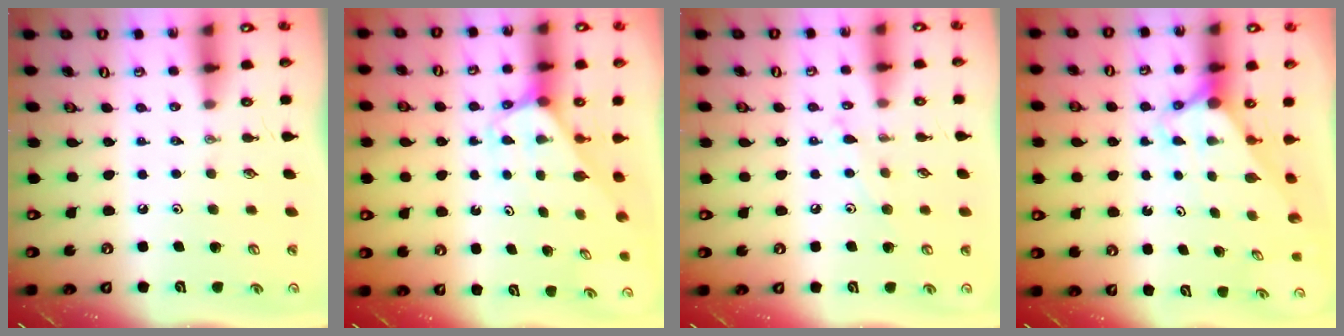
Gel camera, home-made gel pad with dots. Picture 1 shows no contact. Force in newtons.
{"total": 2.5, "press": 2.5, "slide": 0.1}
{"total": 6.6, "press": 6.6, "slide": 0.2}
{"total": 2.6, "press": 2.6, "slide": 0.0}